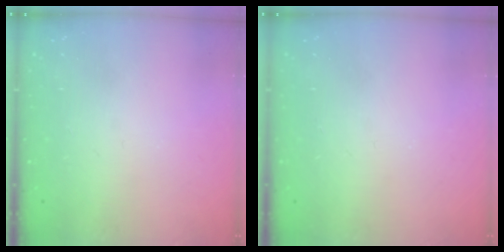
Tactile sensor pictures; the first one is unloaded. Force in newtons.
{"total": 0.0}